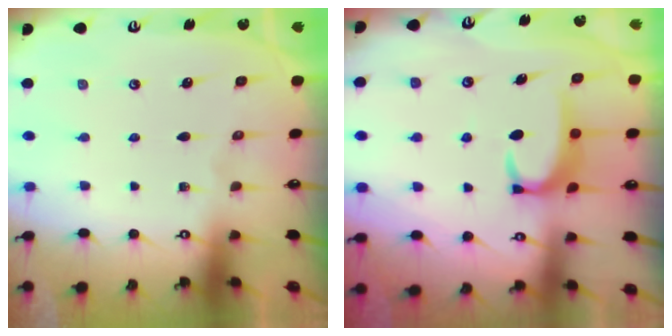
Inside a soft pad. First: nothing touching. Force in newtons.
{"total": 3.7, "press": 3.7, "slide": 0.4}